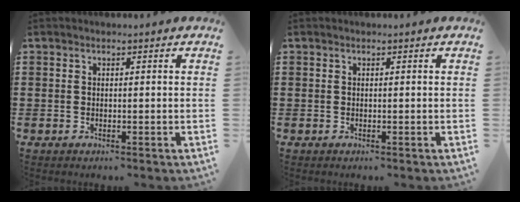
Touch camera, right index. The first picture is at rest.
{"total": 0.0}